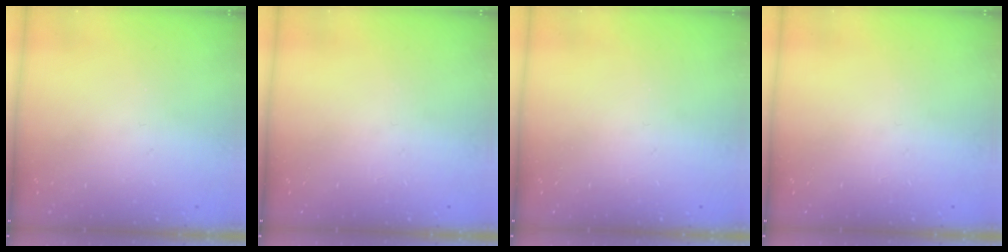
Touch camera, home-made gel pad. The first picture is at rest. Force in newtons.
{"total": 0.0}
{"total": 0.0}
{"total": 0.0}